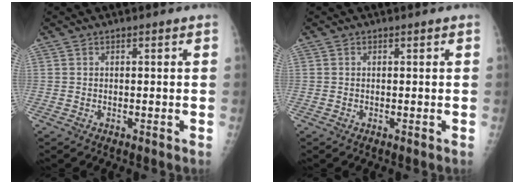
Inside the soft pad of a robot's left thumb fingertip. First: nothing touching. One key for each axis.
{"total": 0.0}